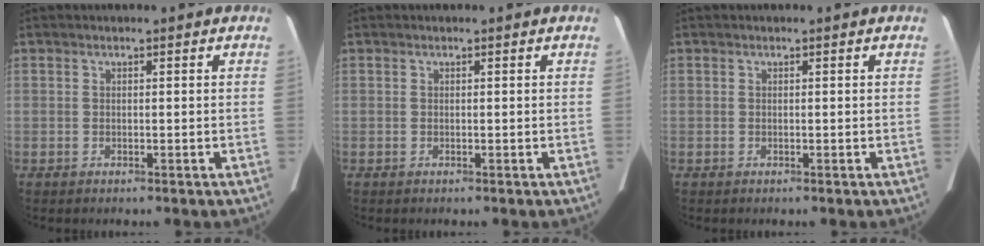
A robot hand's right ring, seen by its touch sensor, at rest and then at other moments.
{"total": 0.0}
{"total": 0.0}